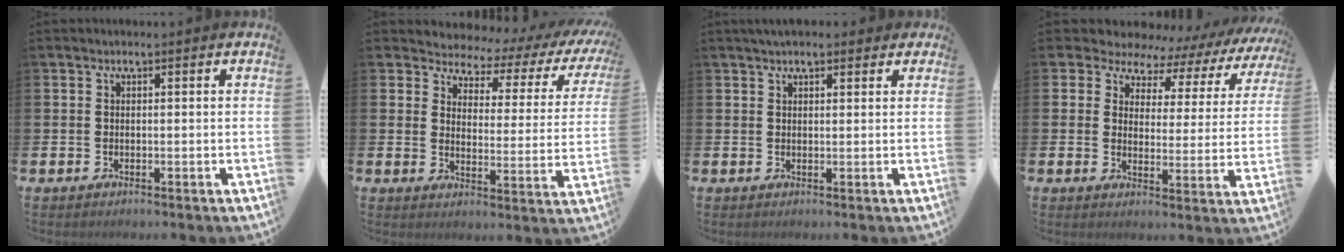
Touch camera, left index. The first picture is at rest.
{"total": 3.4, "force": [2.7, 2.0, 0.7], "torque": [-0.029, -0.032, 0.034]}
{"total": 2.8, "force": [2.4, 0.9, 1.1], "torque": [-0.022, 0.000, 0.043]}
{"total": 5.4, "force": [4.6, 2.9, 0.2], "torque": [-0.035, -0.045, 0.073]}